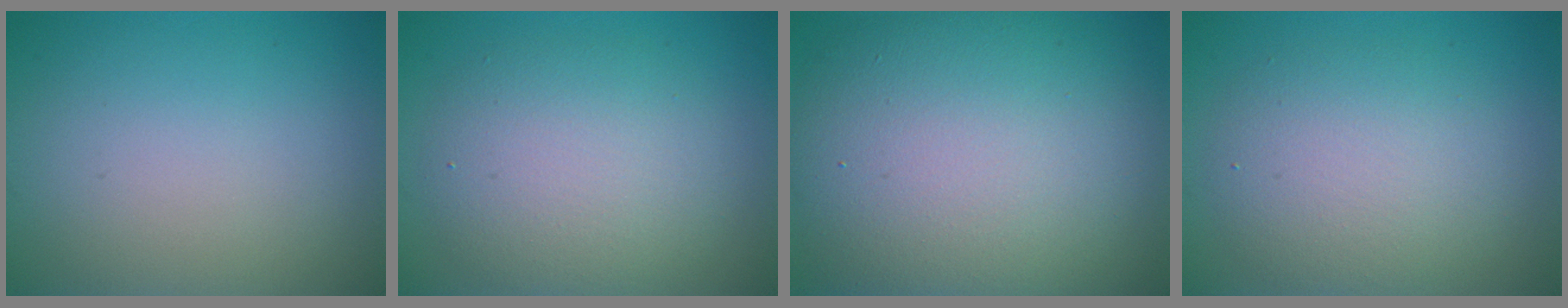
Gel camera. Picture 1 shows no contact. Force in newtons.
{"total": 5.6, "press": 5.6, "slide": 0.6}
{"total": 14.0, "press": 14.0, "slide": 1.2}
{"total": 5.1, "press": 5.1, "slide": 0.2}